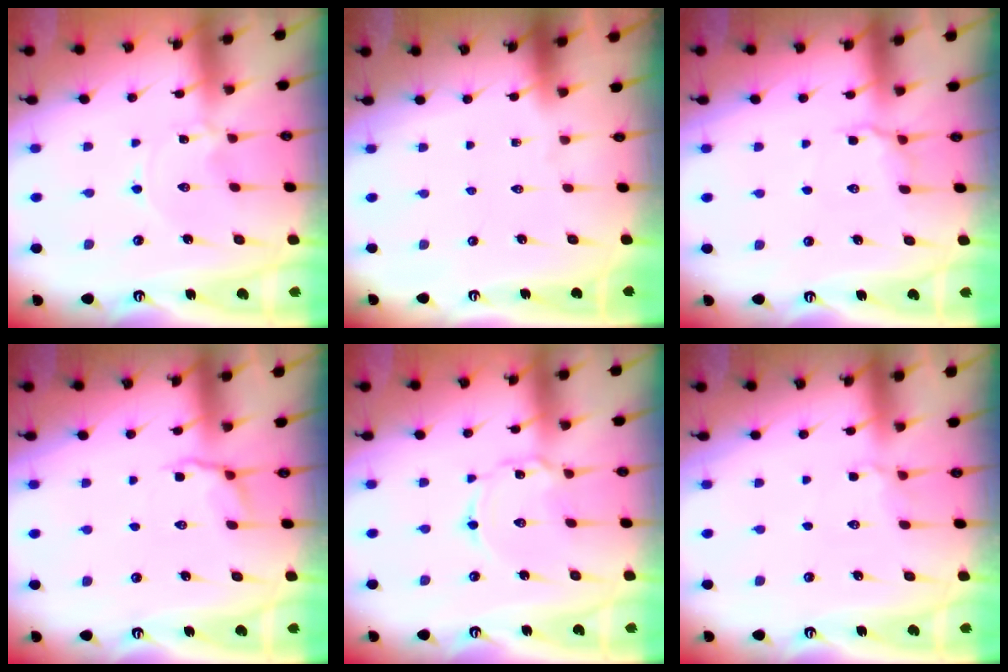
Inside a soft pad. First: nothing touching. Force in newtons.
{"total": 0.0}
{"total": 5.8, "press": 5.6, "slide": 1.2}
{"total": 3.9, "press": 3.5, "slide": 1.7}
{"total": 2.8, "press": 2.8, "slide": 0.3}
{"total": 4.0, "press": 3.9, "slide": 1.2}